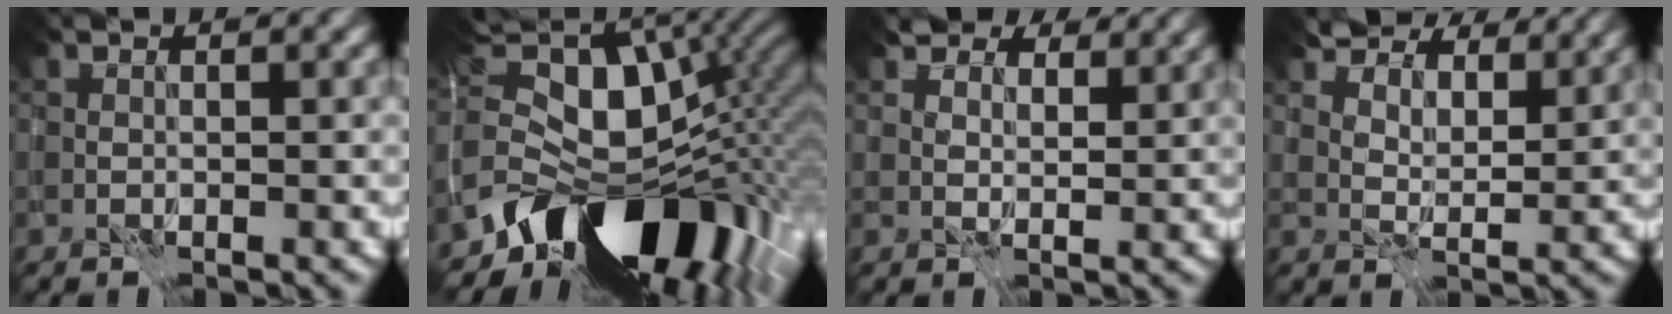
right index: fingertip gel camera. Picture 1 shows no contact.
{"total": 14.3, "force": [-6.6, 8.8, 9.2], "torque": [-0.155, 0.002, -0.116]}
{"total": 6.2, "force": [4.9, 3.2, 2.0], "torque": [-0.047, 0.003, 0.075]}
{"total": 10.7, "force": [8.9, 4.2, 4.1], "torque": [-0.088, -0.010, 0.144]}